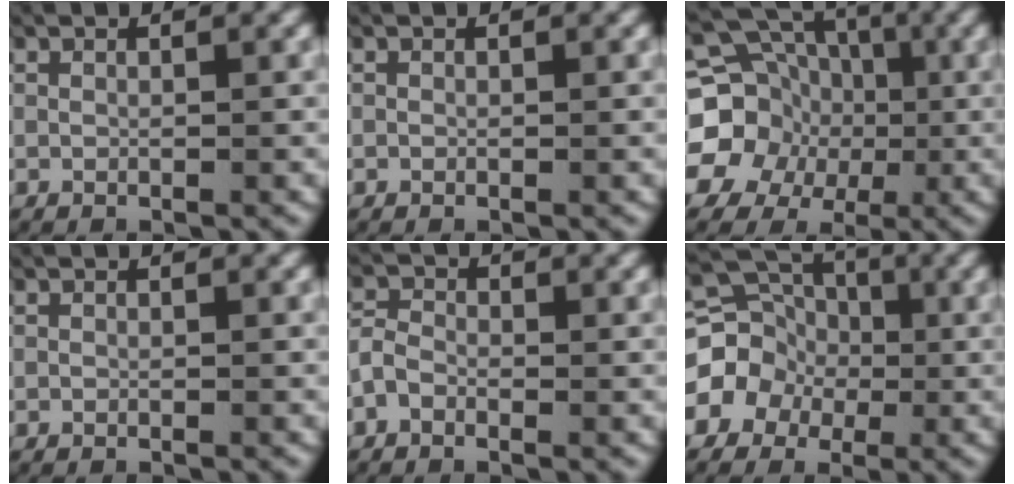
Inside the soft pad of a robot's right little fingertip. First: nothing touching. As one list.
[{"total": 0.0}, {"total": 16.7, "force": [0.9, 15.3, 6.4], "torque": [-0.174, -0.041, 0.004]}, {"total": 0.0}, {"total": 1.8, "force": [-0.9, 1.5, 0.7], "torque": [-0.020, -0.001, -0.021]}, {"total": 12.6, "force": [-0.2, 11.6, 5.1], "torque": [-0.124, -0.026, -0.012]}]